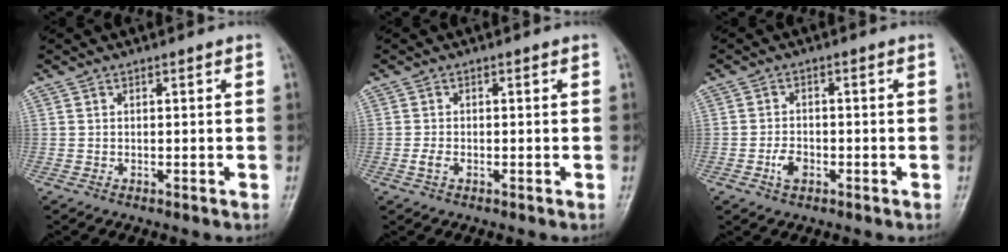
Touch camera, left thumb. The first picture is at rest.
{"total": 1.5, "force": [-0.5, 0.9, 1.1], "torque": [-0.026, -0.001, -0.014]}
{"total": 3.3, "force": [-1.4, 2.2, 2.1], "torque": [-0.034, 0.008, -0.026]}